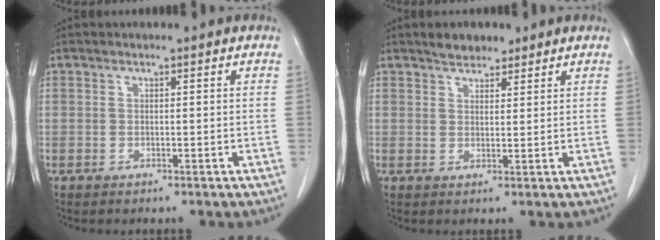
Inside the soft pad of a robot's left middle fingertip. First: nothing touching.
{"total": 3.2, "force": [2.6, 1.5, 1.1], "torque": [-0.021, 0.007, 0.042]}